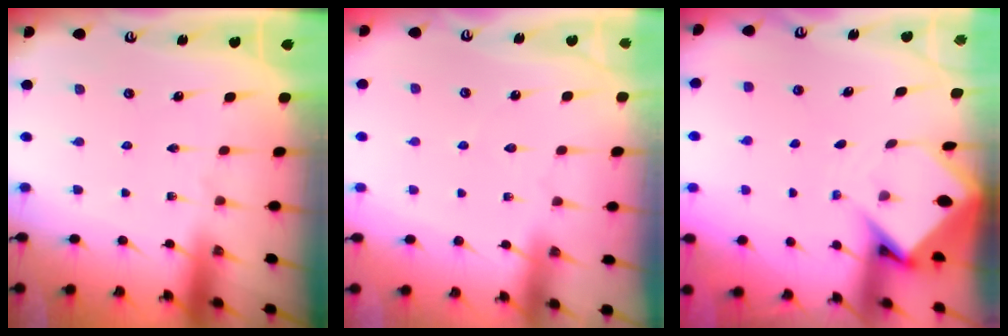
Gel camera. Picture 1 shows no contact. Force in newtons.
{"total": 2.1, "press": 2.1, "slide": 0.3}
{"total": 5.0, "press": 5.0, "slide": 0.3}